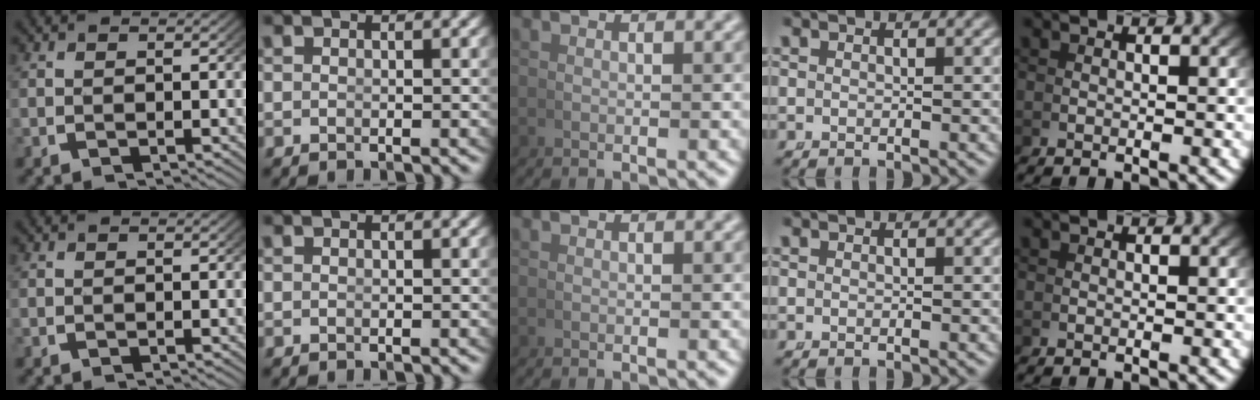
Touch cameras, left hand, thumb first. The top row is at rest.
{}